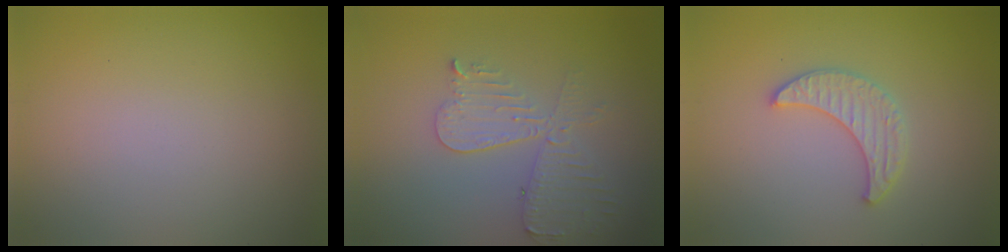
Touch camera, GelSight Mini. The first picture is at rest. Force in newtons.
{"total": 4.4, "press": 3.9, "slide": 2.0}
{"total": 2.9, "press": 2.9, "slide": 0.7}